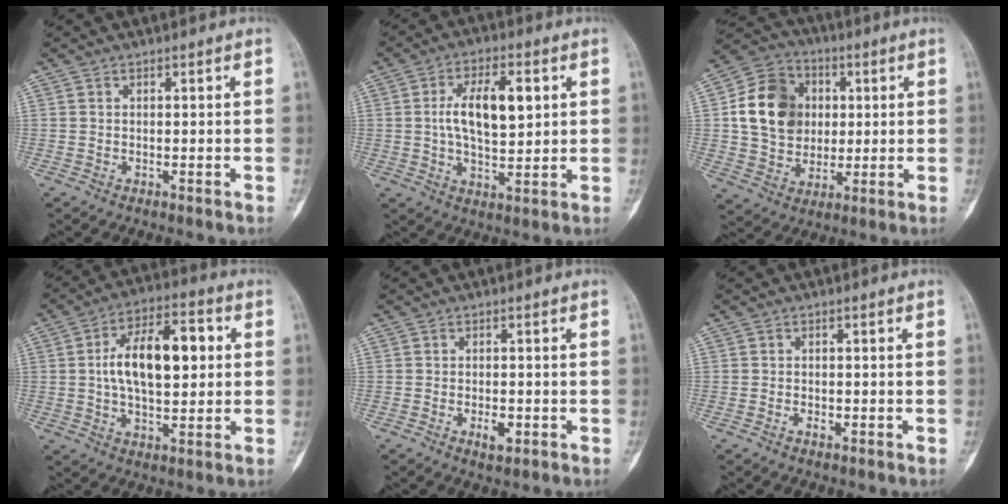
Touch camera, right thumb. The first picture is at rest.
{"total": 11.3, "force": [2.1, 5.3, 9.8], "torque": [-0.158, 0.000, 0.036]}
{"total": 15.3, "force": [2.2, 12.6, 8.4], "torque": [-0.123, 0.008, 0.040]}
{"total": 15.3, "force": [1.8, 7.7, 13.2], "torque": [-0.203, 0.018, 0.025]}
{"total": 3.0, "force": [-1.1, 1.4, 2.3], "torque": [-0.036, 0.001, -0.015]}
{"total": 1.3, "force": [-0.7, 0.8, 0.9], "torque": [-0.015, 0.004, -0.012]}